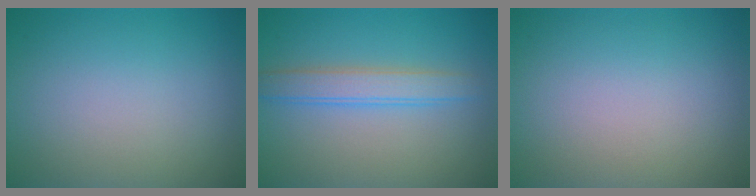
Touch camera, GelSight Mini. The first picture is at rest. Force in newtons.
{"total": 3.0, "press": 2.9, "slide": 0.2}
{"total": 0.0}